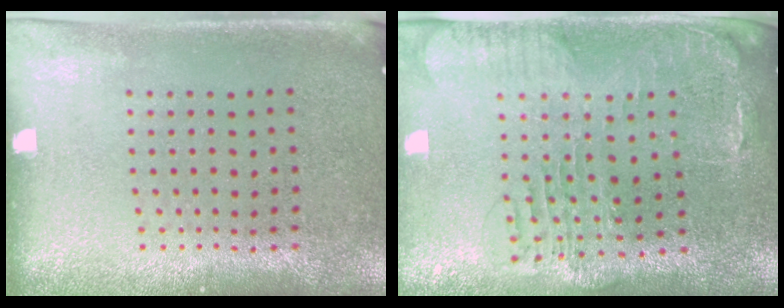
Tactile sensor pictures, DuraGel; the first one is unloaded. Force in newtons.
{"total": 1.6, "press": 1.5, "slide": 0.4}